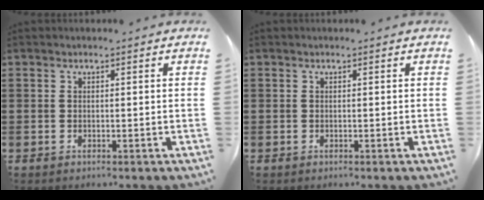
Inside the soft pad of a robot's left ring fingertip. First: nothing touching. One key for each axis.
{"total": 0.0}